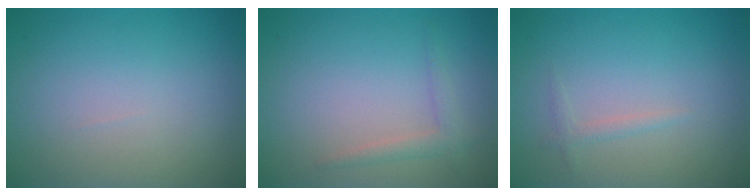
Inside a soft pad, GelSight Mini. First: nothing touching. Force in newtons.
{"total": 1.5, "press": 1.4, "slide": 0.1}
{"total": 0.9, "press": 0.9, "slide": 0.1}